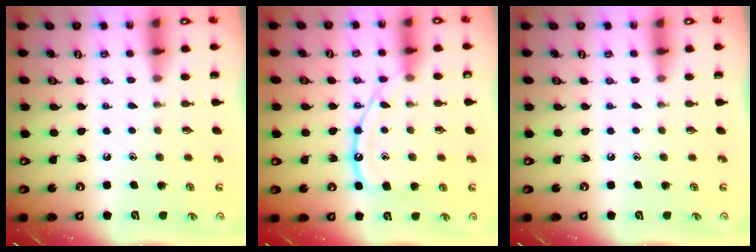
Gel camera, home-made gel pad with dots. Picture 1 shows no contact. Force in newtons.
{"total": 14.4, "press": 14.3, "slide": 1.2}
{"total": 0.0}